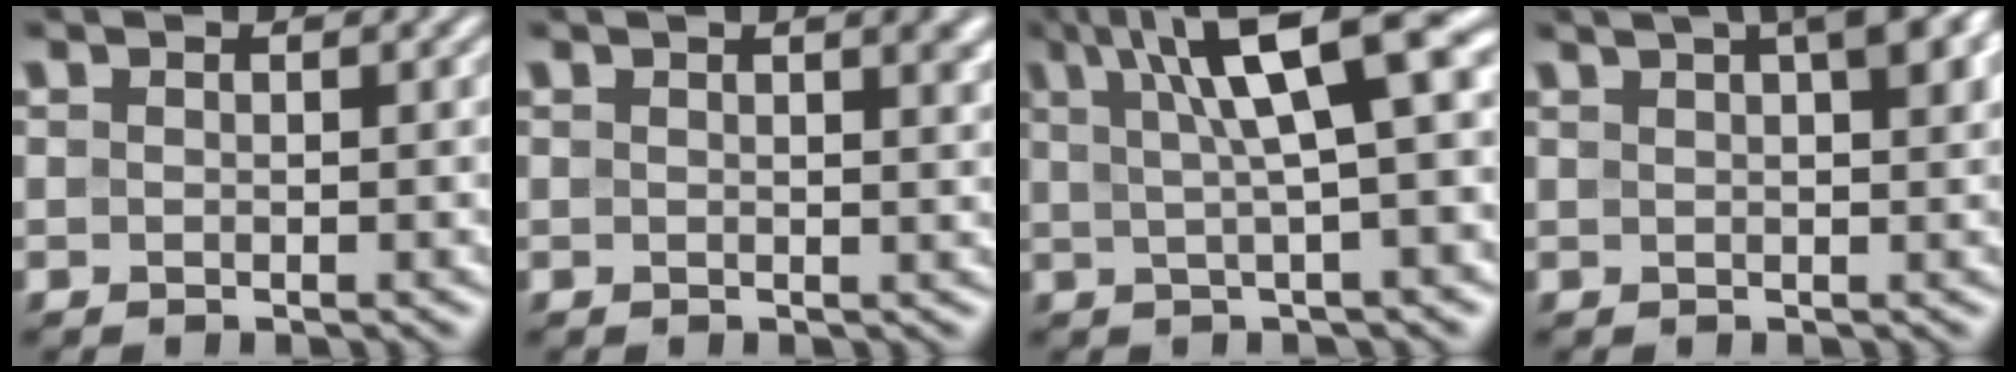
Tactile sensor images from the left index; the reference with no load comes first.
{"total": 3.3, "force": [1.6, 1.3, 2.6], "torque": [-0.016, 0.009, 0.016]}
{"total": 9.4, "force": [3.3, 2.2, 8.5], "torque": [-0.123, 0.026, 0.050]}
{"total": 6.0, "force": [3.1, 1.9, 4.8], "torque": [-0.048, 0.027, 0.036]}